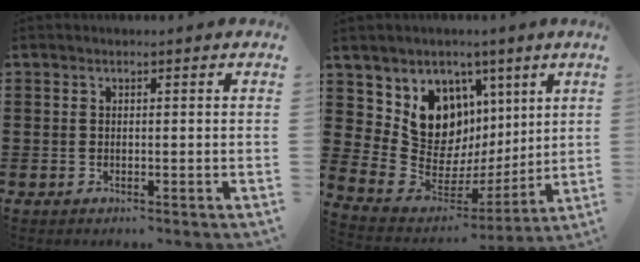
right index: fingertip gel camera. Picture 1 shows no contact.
{"total": 11.3, "force": [5.3, 9.4, 3.3], "torque": [-0.090, -0.056, 0.109]}